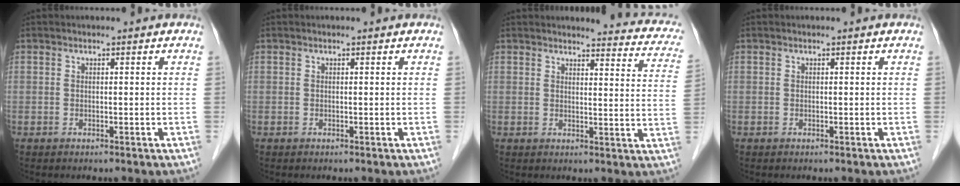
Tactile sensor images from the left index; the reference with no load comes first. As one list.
[{"total": 0.0}, {"total": 11.2, "force": [10.5, 2.0, 3.4], "torque": [-0.013, -0.044, 0.085]}, {"total": 0.0}]